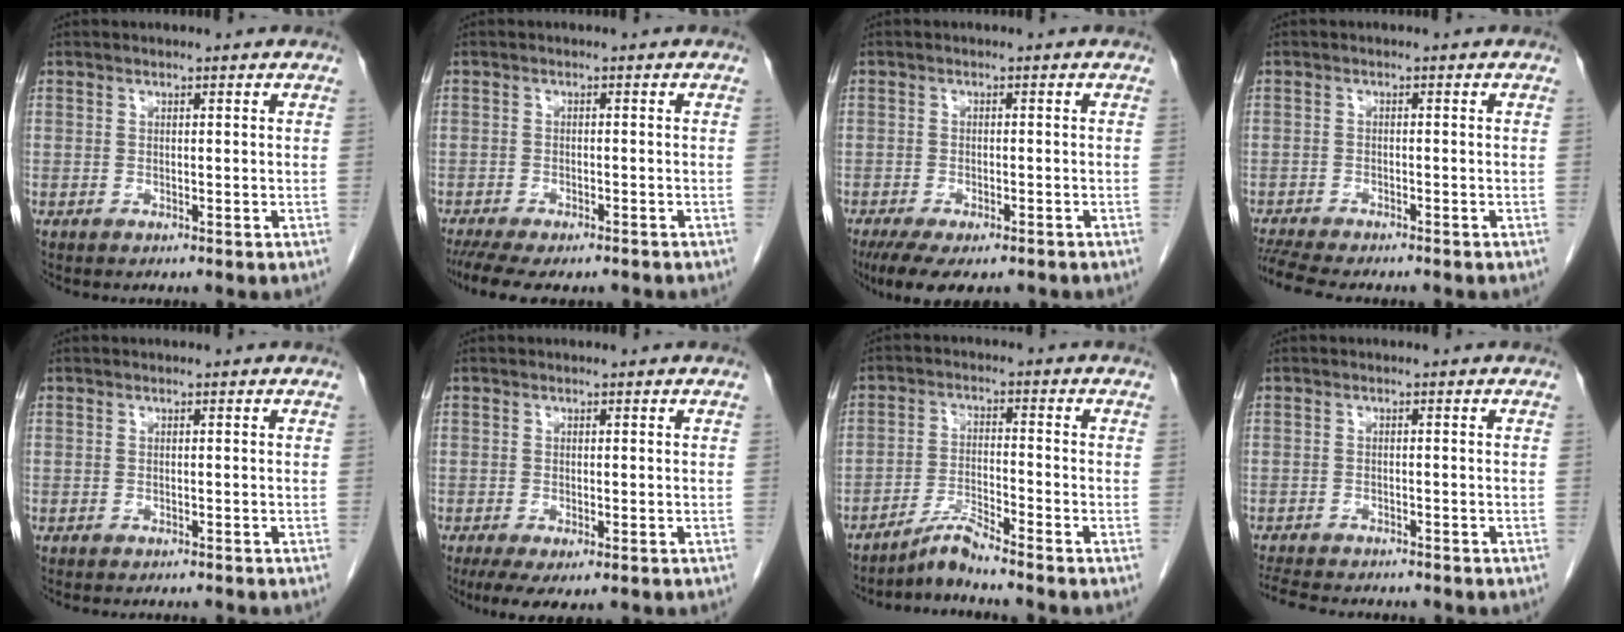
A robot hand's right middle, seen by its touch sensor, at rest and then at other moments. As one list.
[{"total": 10.9, "force": [-9.0, 2.9, 5.4], "torque": [-0.094, -0.011, -0.129]}, {"total": 9.9, "force": [-7.6, 3.1, 5.6], "torque": [-0.086, -0.013, -0.113]}, {"total": 8.4, "force": [-7.5, 0.8, 3.8], "torque": [-0.064, -0.012, -0.118]}, {"total": 3.7, "force": [-3.5, 0.3, 1.3], "torque": [-0.013, -0.005, -0.044]}, {"total": 5.1, "force": [-3.2, 1.5, 3.7], "torque": [-0.061, -0.016, -0.050]}, {"total": 4.5, "force": [-4.1, -1.3, 1.2], "torque": [-0.027, -0.021, -0.082]}, {"total": 9.3, "force": [-8.4, 1.7, 3.5], "torque": [-0.064, -0.013, -0.125]}]